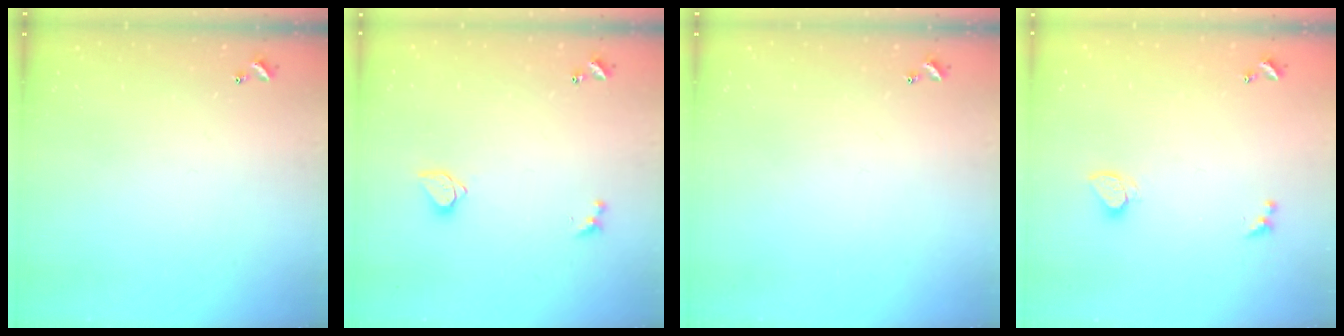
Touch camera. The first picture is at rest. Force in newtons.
{"total": 1.6, "press": 1.5, "slide": 0.3}
{"total": 0.0}
{"total": 1.9, "press": 1.8, "slide": 0.4}